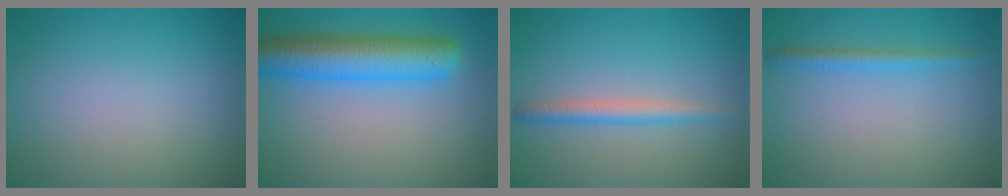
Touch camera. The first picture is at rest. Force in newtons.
{"total": 7.7, "press": 7.6, "slide": 0.4}
{"total": 2.2, "press": 2.2, "slide": 0.1}
{"total": 1.6, "press": 1.6, "slide": 0.1}